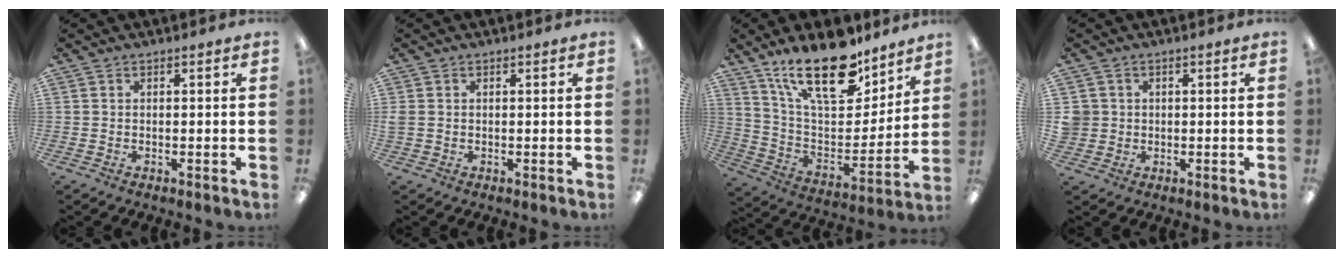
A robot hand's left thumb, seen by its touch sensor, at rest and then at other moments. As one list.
[{"total": 1.3, "force": [0.2, 1.2, 0.5], "torque": [-0.012, 0.003, 0.004]}, {"total": 22.7, "force": [16.2, 9.4, 12.8], "torque": [-0.213, -0.101, 0.284]}, {"total": 3.7, "force": [0.6, 3.6, 0.2], "torque": [-0.005, 0.005, 0.011]}]